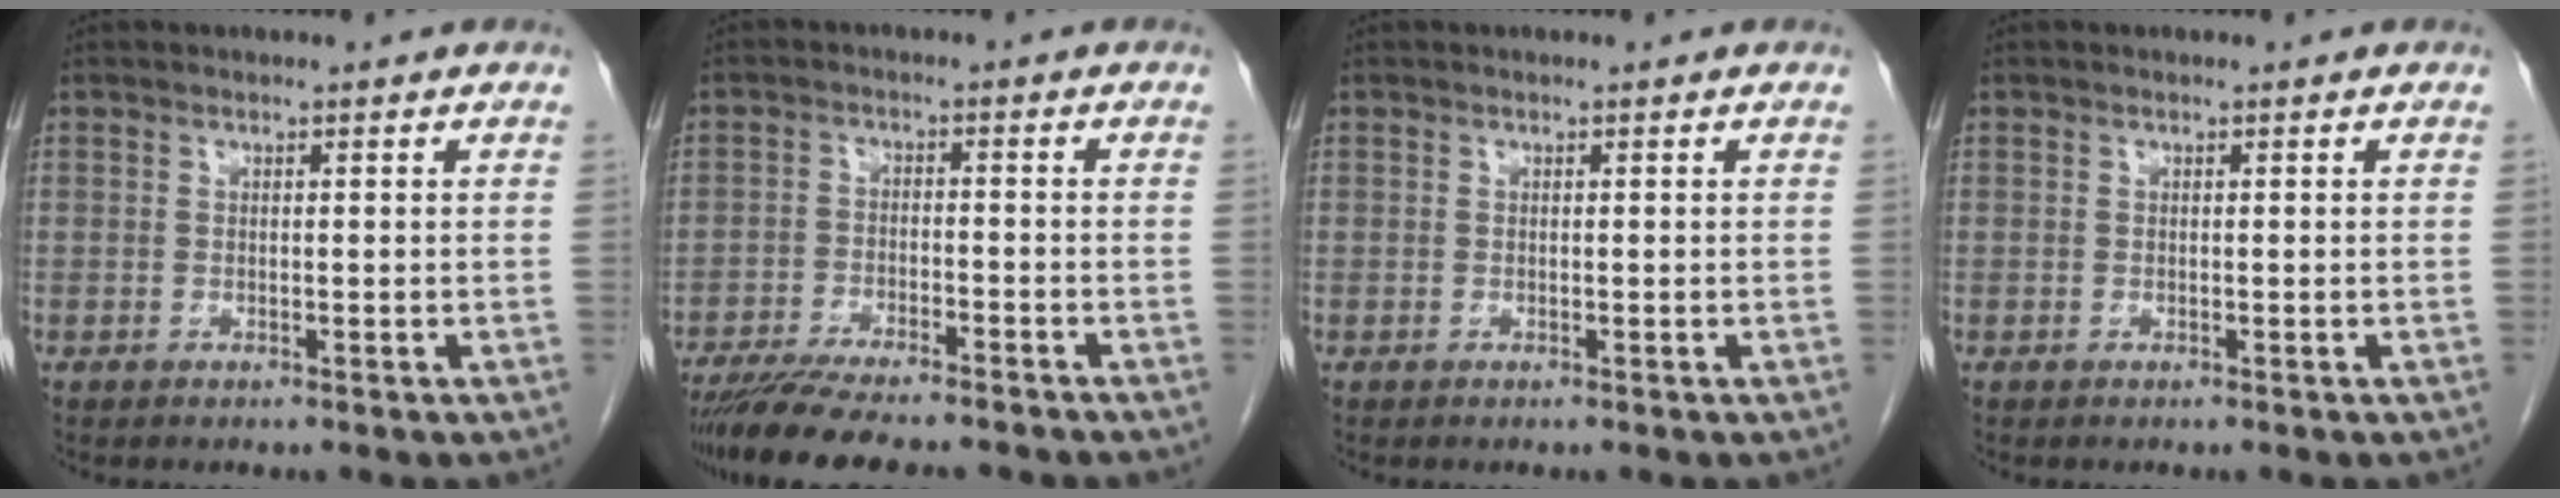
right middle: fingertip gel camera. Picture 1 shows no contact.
{"total": 12.8, "force": [-11.0, 1.7, 6.2], "torque": [-0.101, -0.021, -0.169]}
{"total": 0.0}
{"total": 0.0}